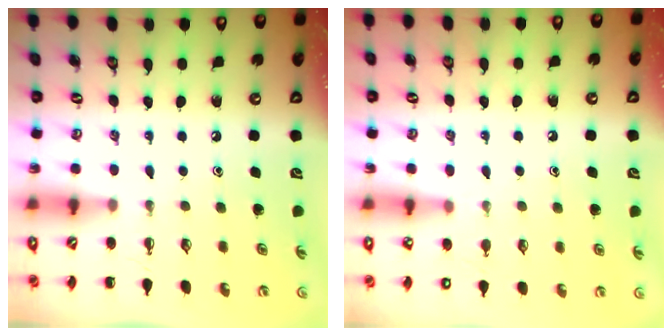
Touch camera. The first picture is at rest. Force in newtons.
{"total": 6.0, "press": 5.7, "slide": 2.0}